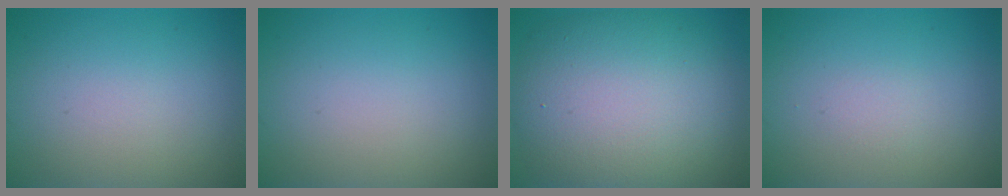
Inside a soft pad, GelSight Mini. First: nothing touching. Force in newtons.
{"total": 0.0}
{"total": 11.6, "press": 11.6, "slide": 0.5}
{"total": 0.7, "press": 0.7, "slide": 0.0}